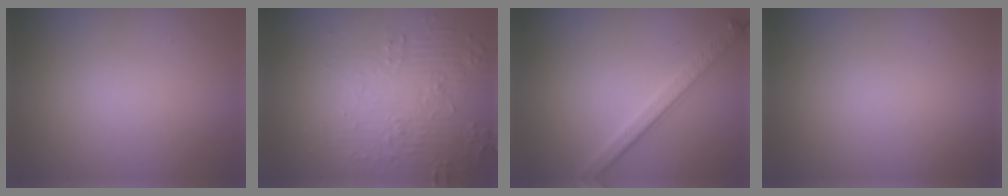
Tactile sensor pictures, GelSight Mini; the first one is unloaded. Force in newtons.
{"total": 4.5, "press": 4.3, "slide": 1.3}
{"total": 2.7, "press": 2.6, "slide": 0.9}
{"total": 0.0}